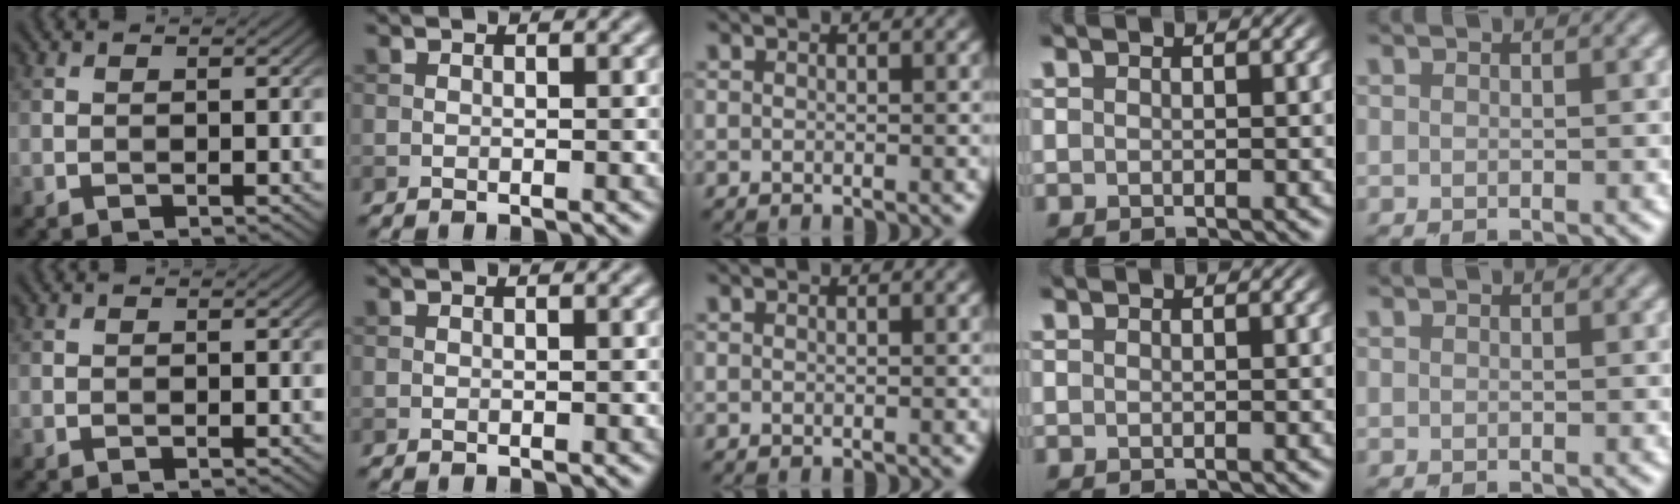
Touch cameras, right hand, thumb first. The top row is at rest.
{}